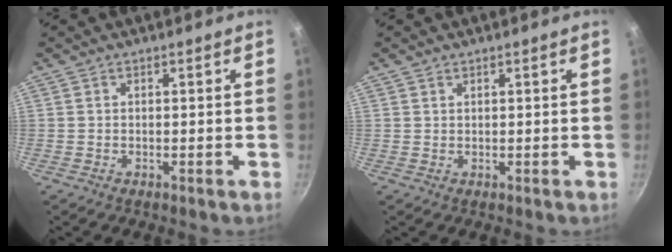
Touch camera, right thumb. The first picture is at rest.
{"total": 0.7, "force": [0.5, 0.5, 0.2], "torque": [-0.001, -0.001, 0.009]}